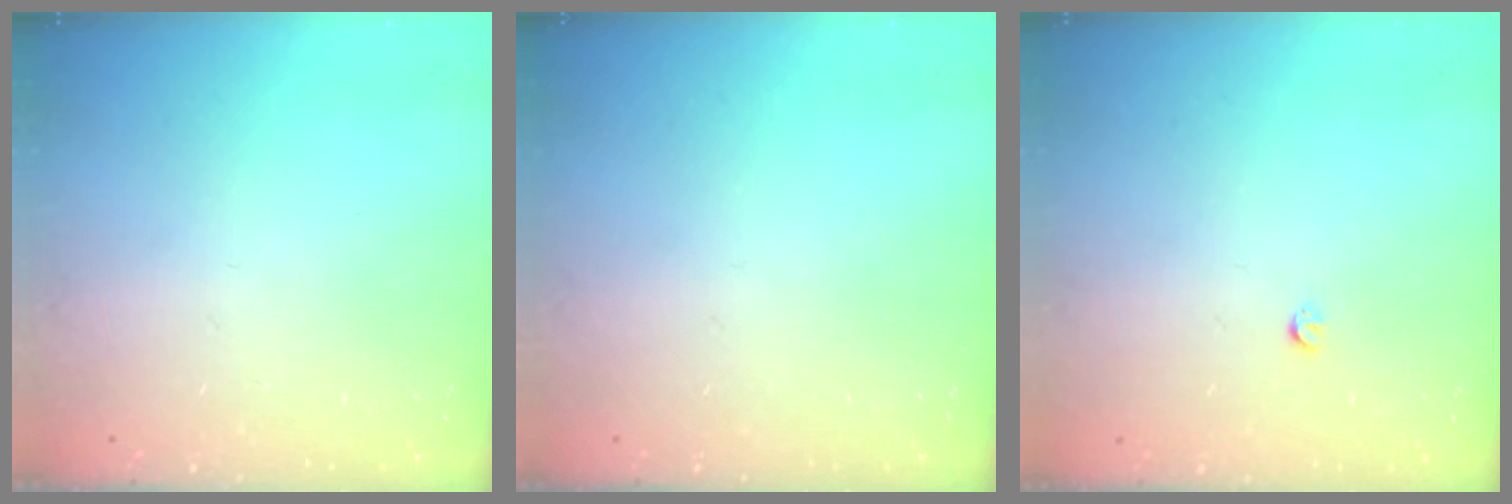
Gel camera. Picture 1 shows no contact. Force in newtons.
{"total": 0.0}
{"total": 2.8, "press": 2.8, "slide": 0.5}